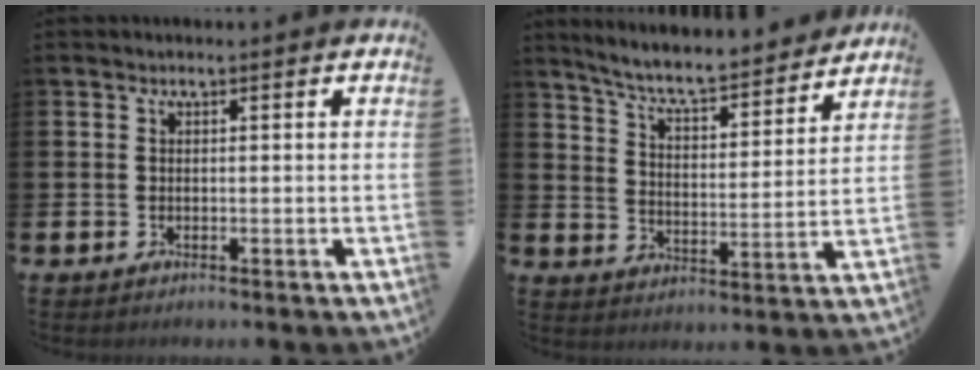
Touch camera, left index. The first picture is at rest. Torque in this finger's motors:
{"motor_torque": [0.38, -1.18, 0.70, 0.21]}